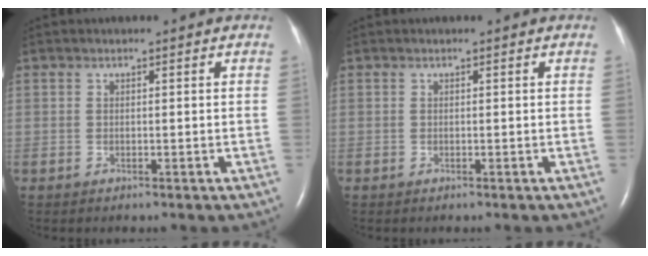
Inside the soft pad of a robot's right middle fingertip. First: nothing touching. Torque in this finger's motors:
{"motor_torque": [0.36, -0.36, -0.10, -0.21]}